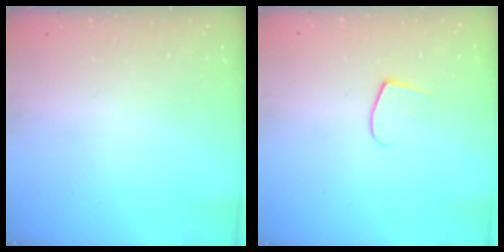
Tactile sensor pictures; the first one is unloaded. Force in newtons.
{"total": 5.8, "press": 5.8, "slide": 0.7}